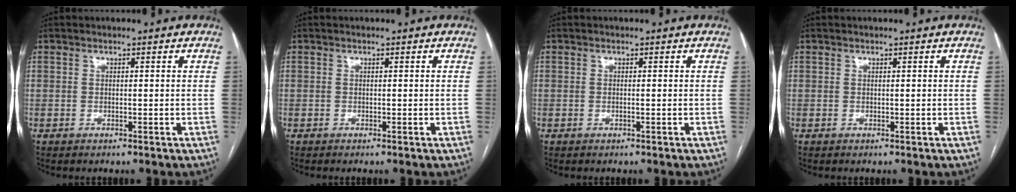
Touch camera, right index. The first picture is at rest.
{"total": 0.0}
{"total": 0.0}
{"total": 0.0}